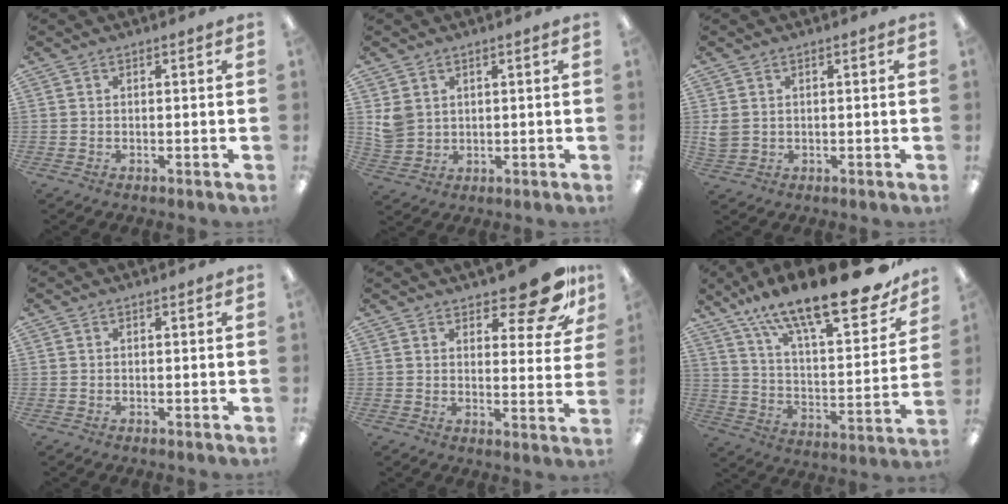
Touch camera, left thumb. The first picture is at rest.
{"total": 4.6, "force": [2.3, 3.7, 1.3], "torque": [-0.027, -0.004, 0.046]}
{"total": 2.7, "force": [0.8, 2.2, 1.3], "torque": [-0.027, 0.002, 0.017]}
{"total": 0.0}
{"total": 12.8, "force": [9.6, 3.8, 7.6], "torque": [-0.083, -0.066, 0.158]}
{"total": 24.7, "force": [18.0, 7.4, 15.2], "torque": [-0.239, -0.118, 0.298]}